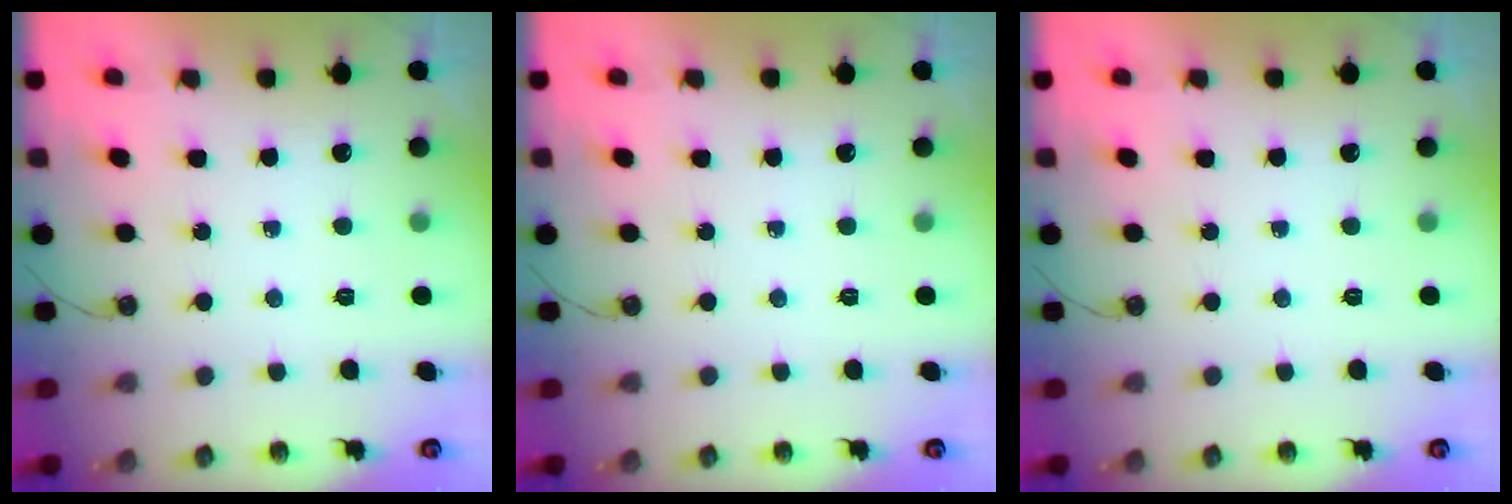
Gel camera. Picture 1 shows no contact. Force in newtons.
{"total": 0.0}
{"total": 0.0}